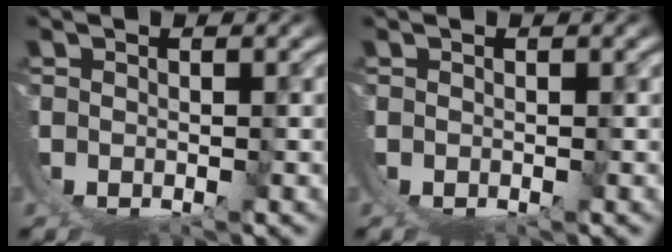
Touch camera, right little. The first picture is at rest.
{"total": 0.0}